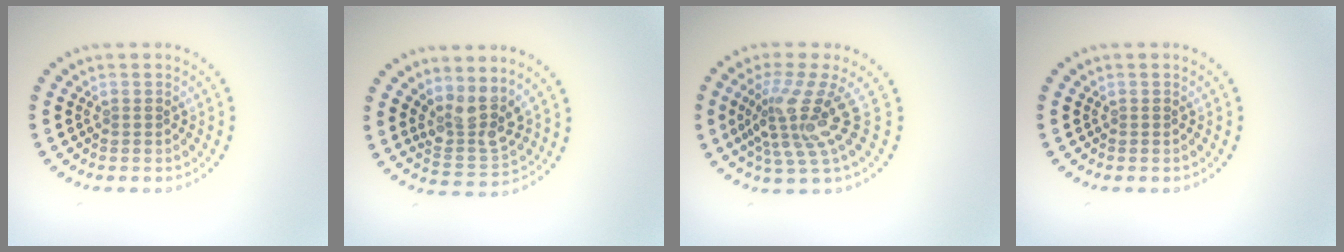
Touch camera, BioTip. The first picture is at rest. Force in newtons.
{"total": 3.7, "press": 3.2, "slide": 1.9}
{"total": 4.7, "press": 3.0, "slide": 3.6}
{"total": 0.0}